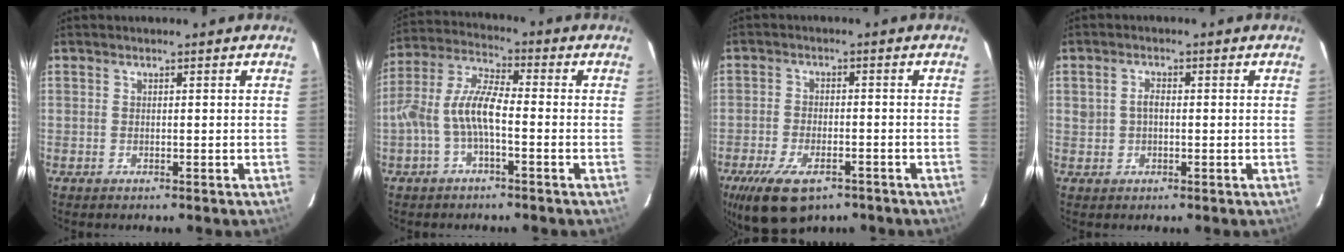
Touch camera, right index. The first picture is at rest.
{"total": 8.4, "force": [-2.5, 2.7, 7.5], "torque": [-0.170, 0.015, -0.048]}
{"total": 12.4, "force": [-7.9, 5.7, 7.7], "torque": [-0.172, -0.026, -0.130]}
{"total": 2.3, "force": [0.0, 1.8, 1.6], "torque": [-0.032, 0.006, 0.001]}